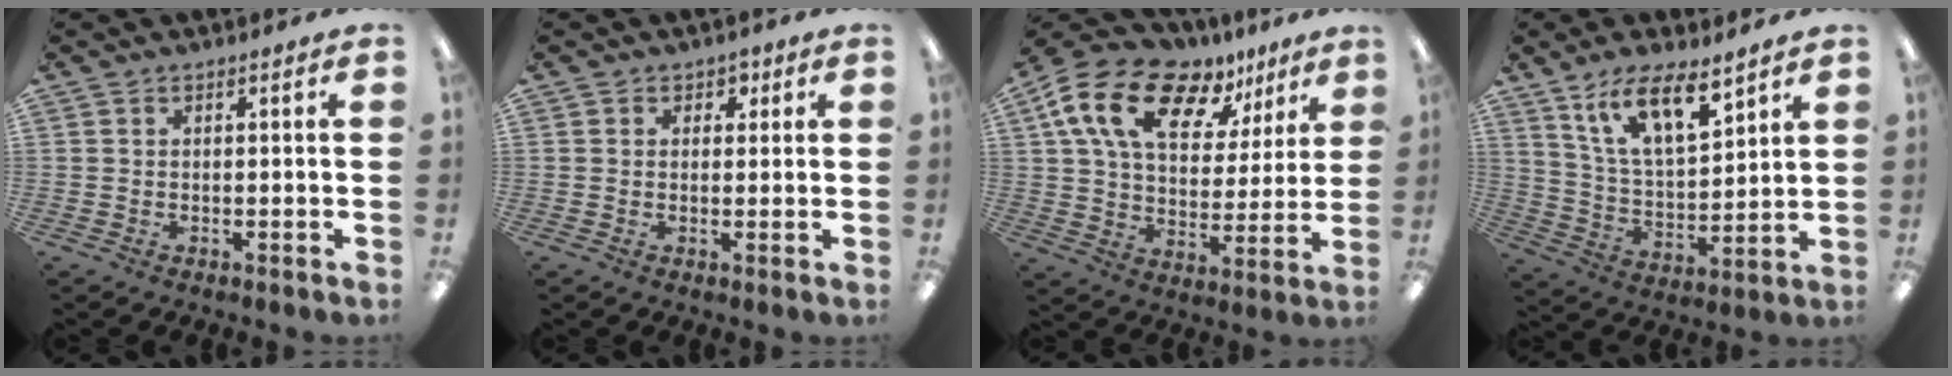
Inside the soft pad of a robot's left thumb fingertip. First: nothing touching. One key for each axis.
{"total": 1.9, "fx": 0.6, "fy": 1.8, "fz": 0.1, "tx": 0.015, "ty": -0.001, "tz": 0.006}
{"total": 18.8, "fx": 11.4, "fy": 10.3, "fz": 10.8, "tx": -0.199, "ty": -0.056, "tz": 0.204}
{"total": 13.6, "fx": 9.5, "fy": 4.8, "fz": 8.5, "tx": -0.154, "ty": -0.046, "tz": 0.168}